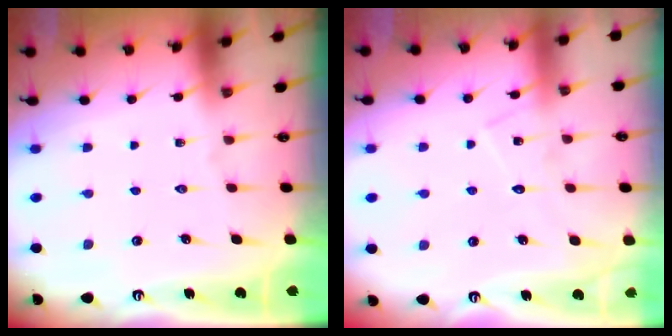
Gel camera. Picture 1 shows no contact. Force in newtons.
{"total": 8.6, "press": 8.6, "slide": 0.3}